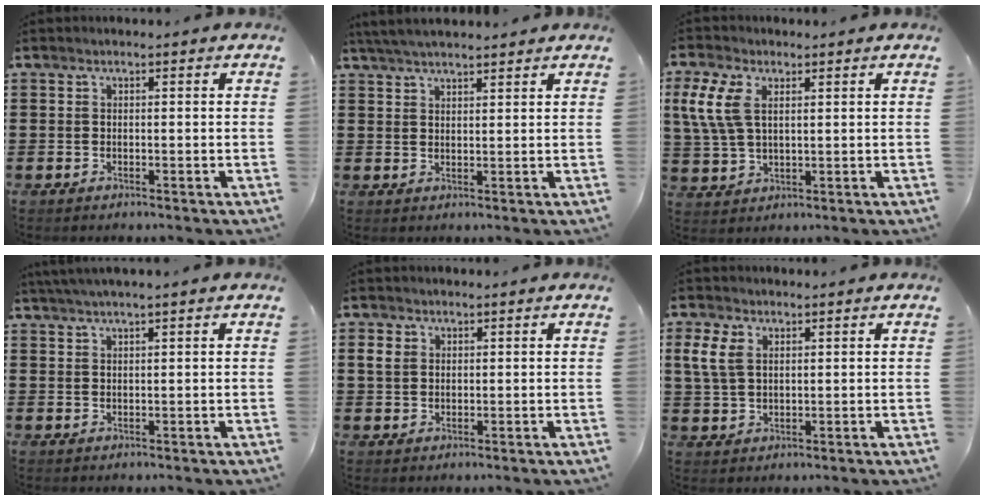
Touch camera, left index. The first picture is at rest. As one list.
[{"total": 3.6, "force": [3.4, 0.2, 1.2], "torque": [-0.032, 0.000, 0.064]}, {"total": 7.0, "force": [2.5, 3.9, 5.3], "torque": [-0.142, 0.001, 0.039]}, {"total": 1.6, "force": [1.3, -0.3, 0.9], "torque": [-0.017, 0.000, 0.024]}, {"total": 2.2, "force": [0.7, 1.9, 0.8], "torque": [-0.023, 0.007, 0.012]}, {"total": 4.6, "force": [1.8, 3.1, 2.9], "torque": [-0.076, 0.009, 0.029]}]